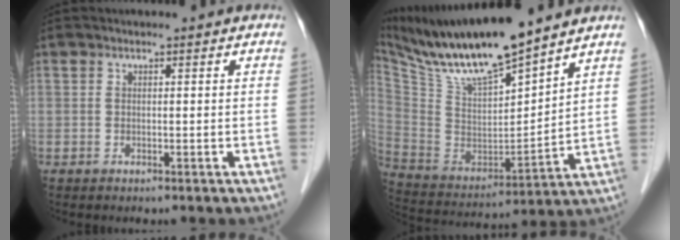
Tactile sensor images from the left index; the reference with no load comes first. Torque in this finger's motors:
{"motor_torque": [0.45, -0.58, 0.29, 0.08]}